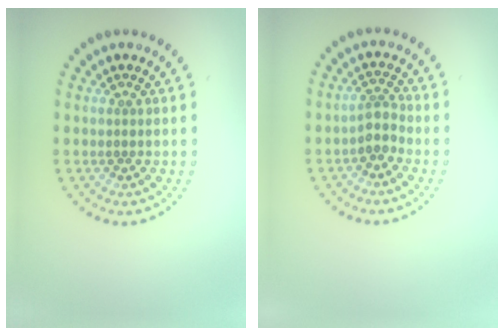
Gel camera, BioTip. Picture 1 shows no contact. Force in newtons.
{"total": 1.9, "press": 1.5, "slide": 1.1}